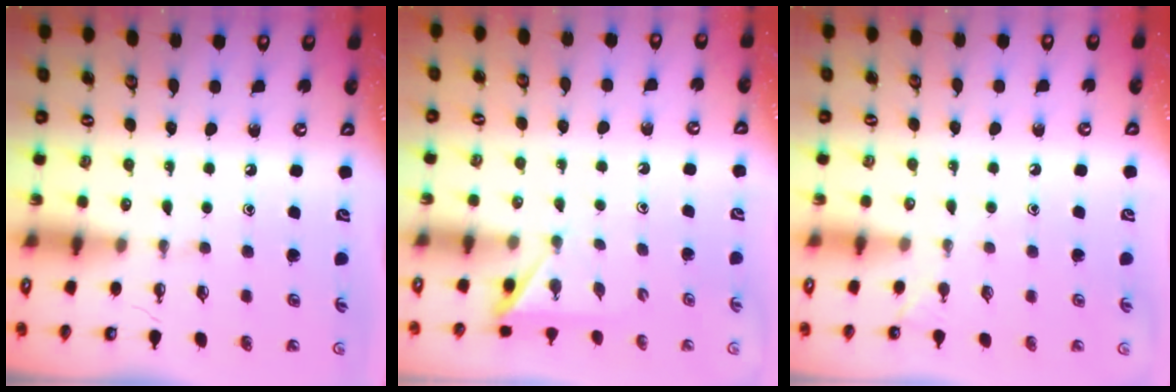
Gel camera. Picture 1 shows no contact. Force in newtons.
{"total": 2.4, "press": 2.4, "slide": 0.4}
{"total": 2.9, "press": 2.9, "slide": 0.3}